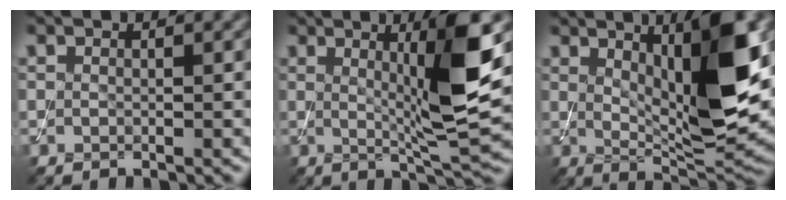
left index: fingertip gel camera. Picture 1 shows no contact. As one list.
[{"total": 8.7, "force": [1.7, 1.2, 8.4], "torque": [-0.119, -0.012, 0.033]}, {"total": 9.7, "force": [2.5, 2.2, 9.1], "torque": [-0.142, -0.019, 0.053]}]